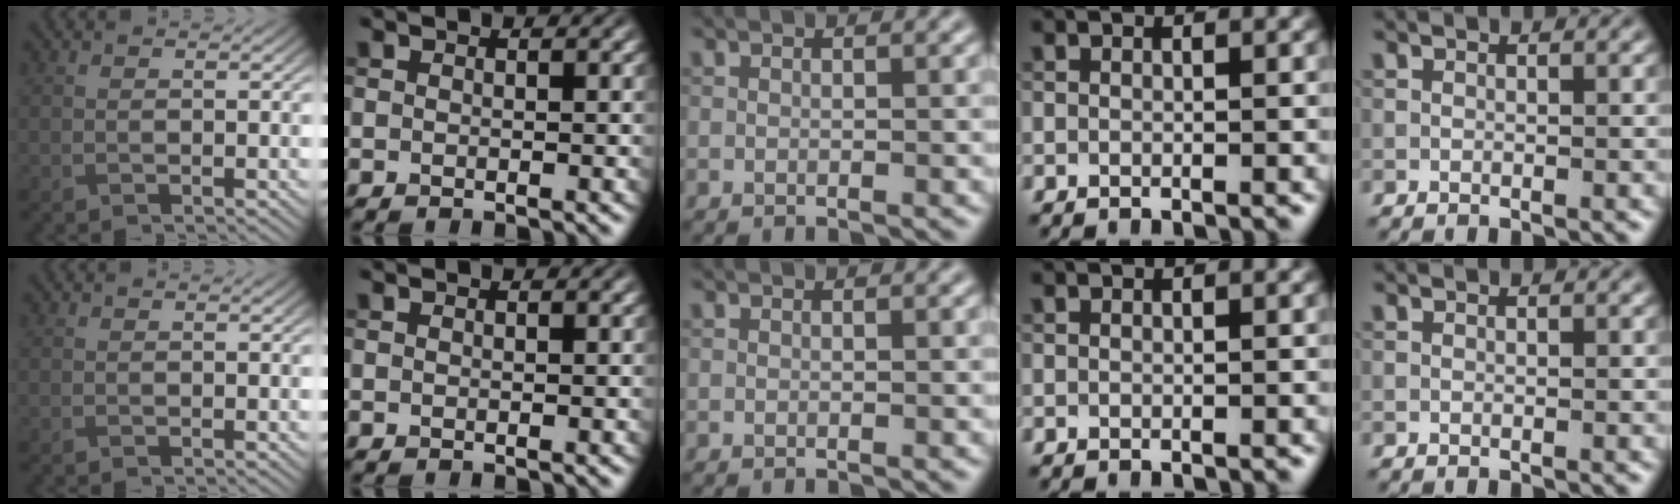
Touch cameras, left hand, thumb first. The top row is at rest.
{}